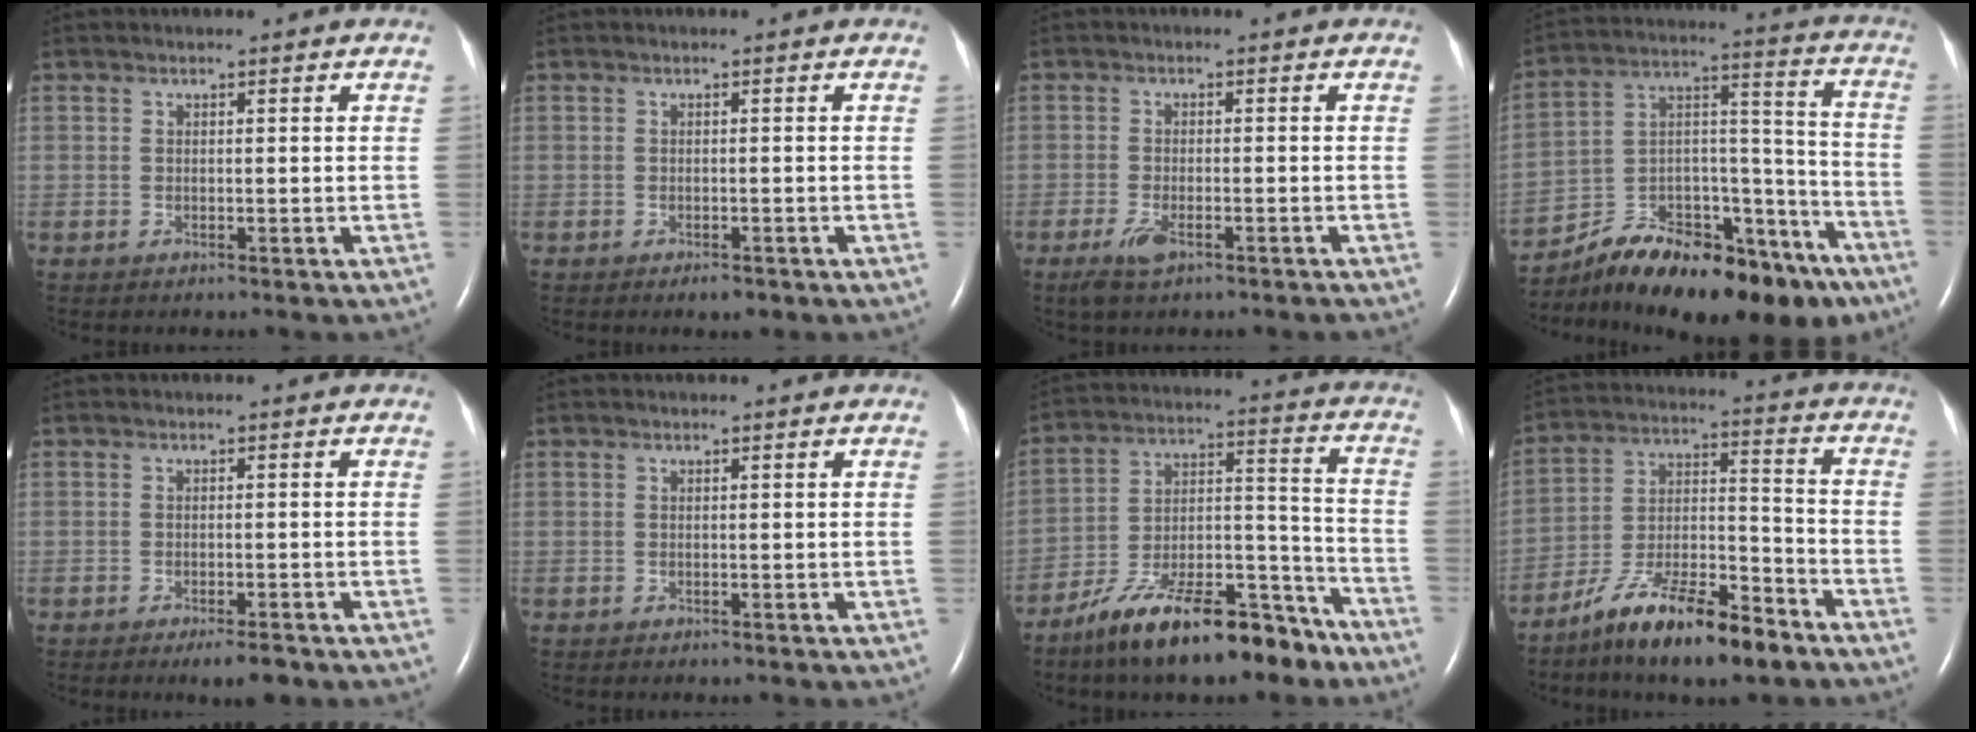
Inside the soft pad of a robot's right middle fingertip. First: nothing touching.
{"total": 1.5, "force": [-1.0, 0.6, 1.0], "torque": [-0.015, -0.002, -0.009]}
{"total": 3.7, "force": [-2.4, 0.8, 2.7], "torque": [-0.060, -0.006, -0.044]}
{"total": 24.6, "force": [-19.6, 8.2, 12.5], "torque": [-0.171, 0.030, -0.306]}
{"total": 3.0, "force": [-2.1, 0.6, 2.1], "torque": [-0.031, -0.003, -0.028]}
{"total": 0.0}
{"total": 18.2, "force": [-13.7, 5.3, 10.7], "torque": [-0.176, 0.026, -0.230]}
{"total": 15.0, "force": [-10.8, 3.3, 9.9], "torque": [-0.177, 0.007, -0.188]}